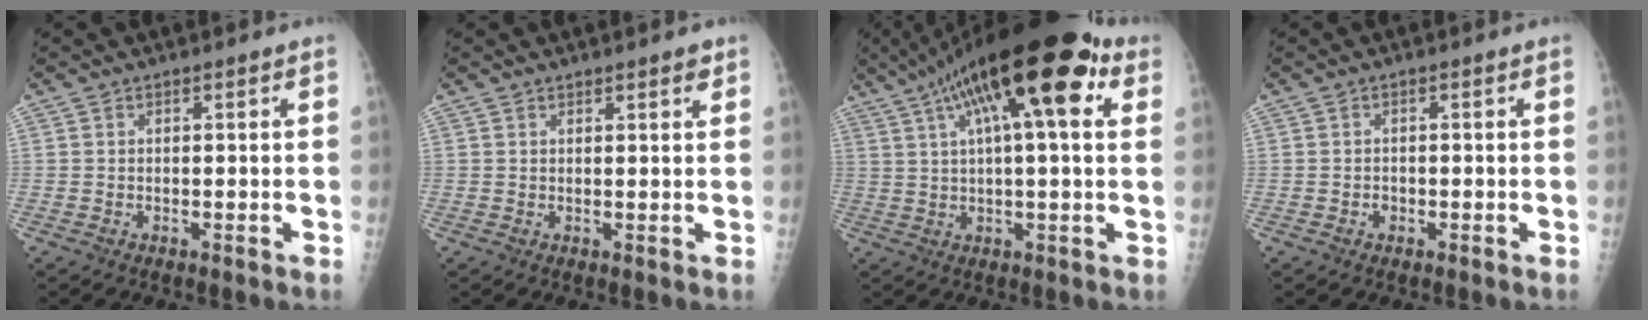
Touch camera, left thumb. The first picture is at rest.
{"total": 1.7, "force": [1.2, 0.4, 1.2], "torque": [-0.013, -0.005, 0.014]}
{"total": 21.9, "force": [9.0, 6.5, 18.8], "torque": [-0.304, 0.030, 0.137]}
{"total": 1.2, "force": [-0.5, 1.0, 0.4], "torque": [0.000, 0.005, -0.009]}